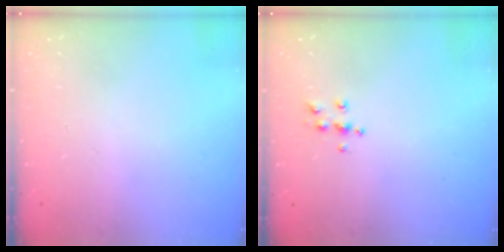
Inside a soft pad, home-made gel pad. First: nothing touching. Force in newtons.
{"total": 5.6, "press": 5.6, "slide": 0.4}